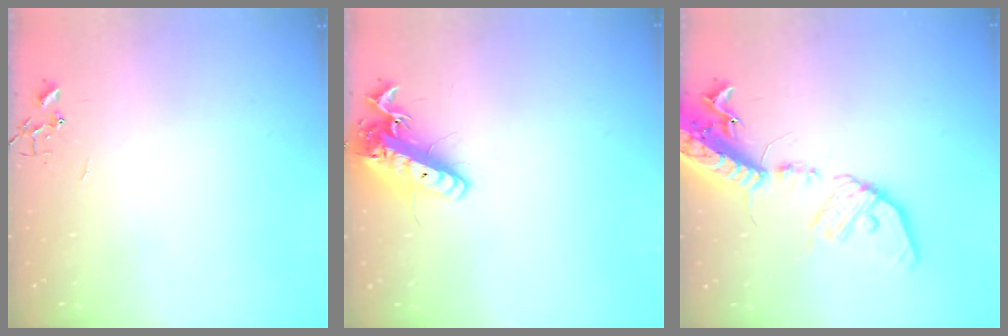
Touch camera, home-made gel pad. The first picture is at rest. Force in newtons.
{"total": 16.0, "press": 15.7, "slide": 3.1}
{"total": 20.9, "press": 20.4, "slide": 4.4}